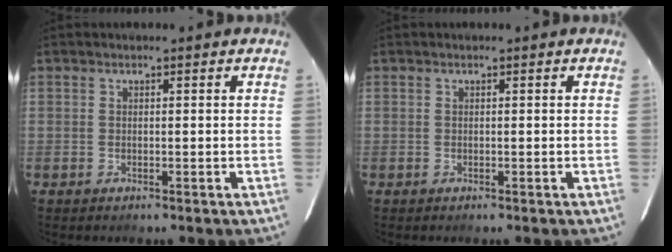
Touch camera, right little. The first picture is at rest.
{"total": 0.0}